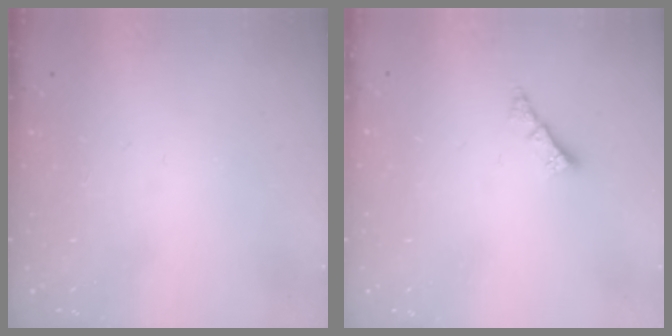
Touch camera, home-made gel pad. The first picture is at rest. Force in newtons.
{"total": 2.4, "press": 2.4, "slide": 0.2}